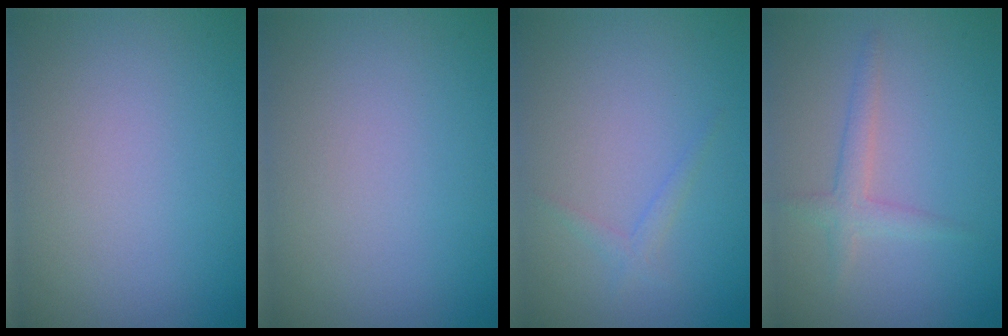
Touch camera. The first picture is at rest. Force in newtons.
{"total": 0.0}
{"total": 1.0, "press": 1.0, "slide": 0.1}
{"total": 1.2, "press": 1.2, "slide": 0.1}